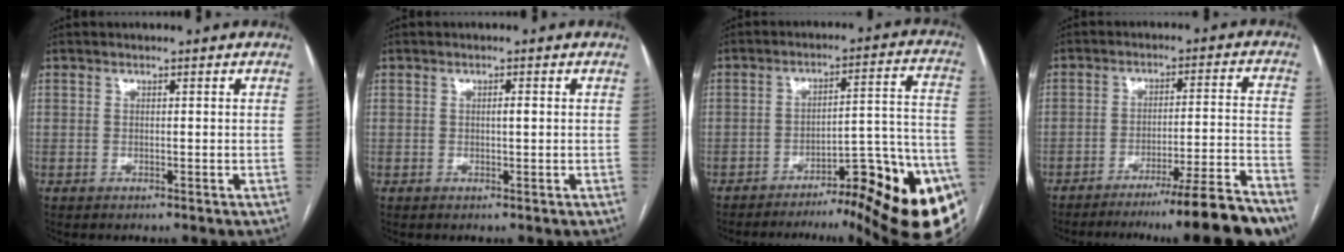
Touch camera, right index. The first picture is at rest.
{"total": 0.9, "force": [0.1, 0.1, 0.9], "torque": [-0.016, 0.001, 0.002]}
{"total": 24.7, "force": [-14.8, 3.6, 19.5], "torque": [-0.154, 0.016, -0.198]}
{"total": 16.0, "force": [-13.7, -2.0, 8.1], "torque": [-0.071, 0.000, -0.201]}